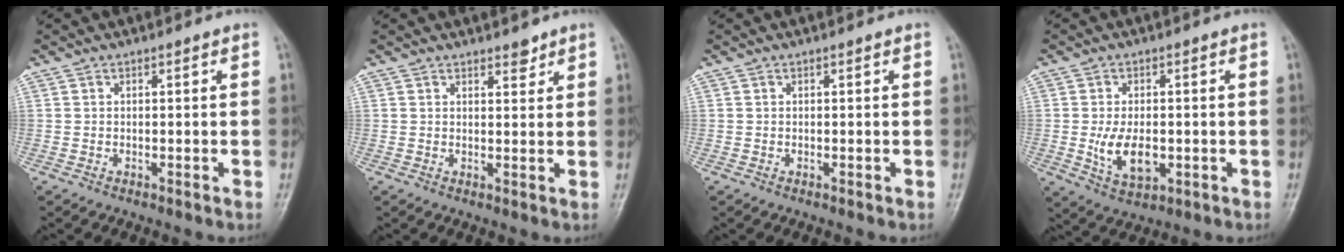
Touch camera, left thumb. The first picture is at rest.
{"total": 2.3, "force": [1.8, 1.0, 0.9], "torque": [-0.001, -0.012, 0.026]}
{"total": 0.0}
{"total": 7.9, "force": [-1.0, 4.7, 6.3], "torque": [-0.104, -0.010, -0.011]}